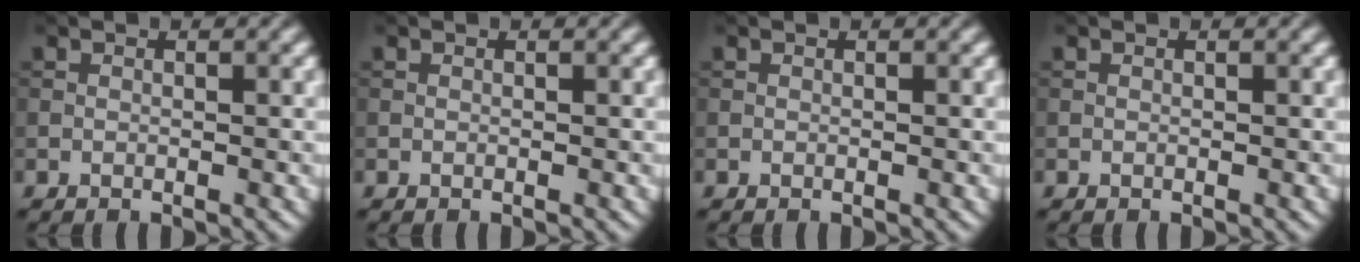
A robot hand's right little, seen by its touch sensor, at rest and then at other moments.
{"total": 0.0}
{"total": 0.0}
{"total": 0.0}